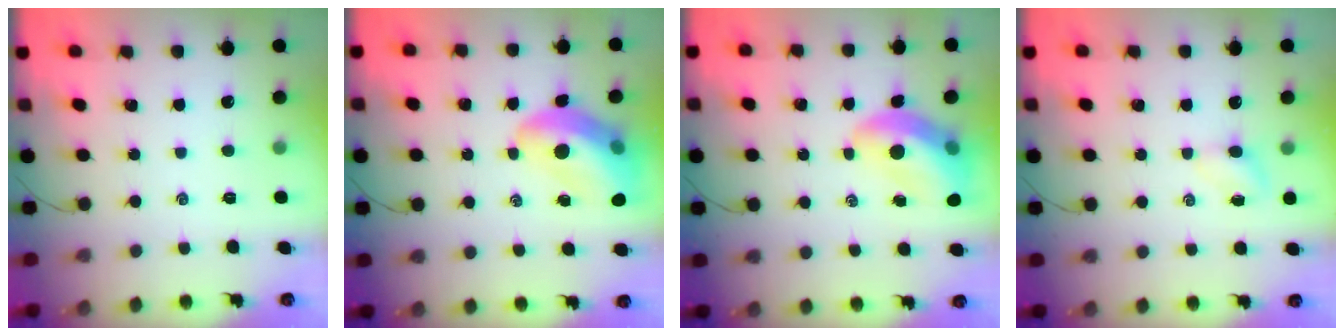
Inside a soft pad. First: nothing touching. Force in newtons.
{"total": 14.2, "press": 13.7, "slide": 3.7}
{"total": 11.8, "press": 11.3, "slide": 3.3}
{"total": 3.0, "press": 2.9, "slide": 0.9}